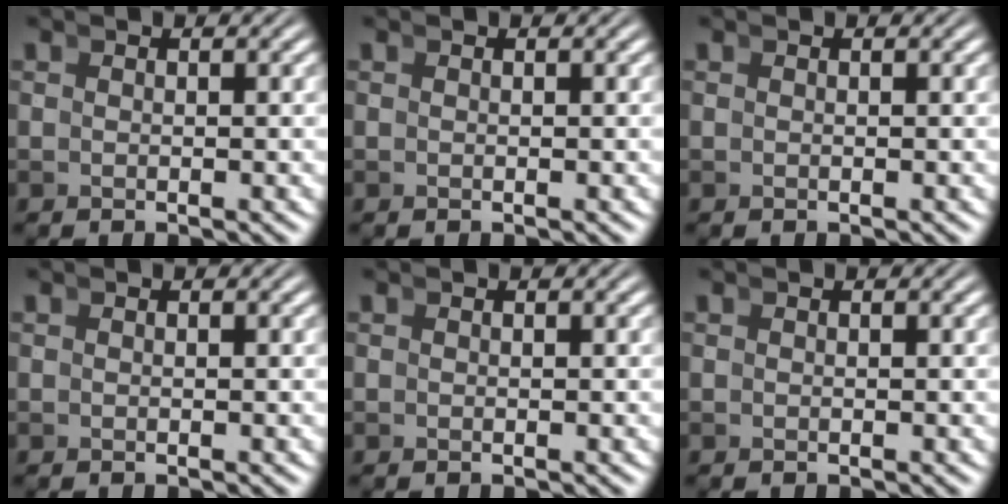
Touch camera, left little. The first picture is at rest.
{"total": 0.0}
{"total": 0.0}
{"total": 0.0}
{"total": 0.0}
{"total": 0.0}